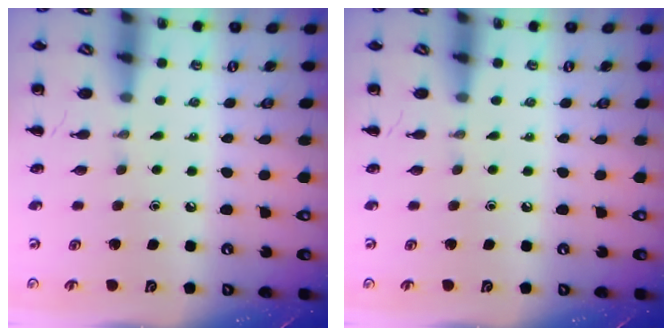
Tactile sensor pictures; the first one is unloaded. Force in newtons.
{"total": 0.0}